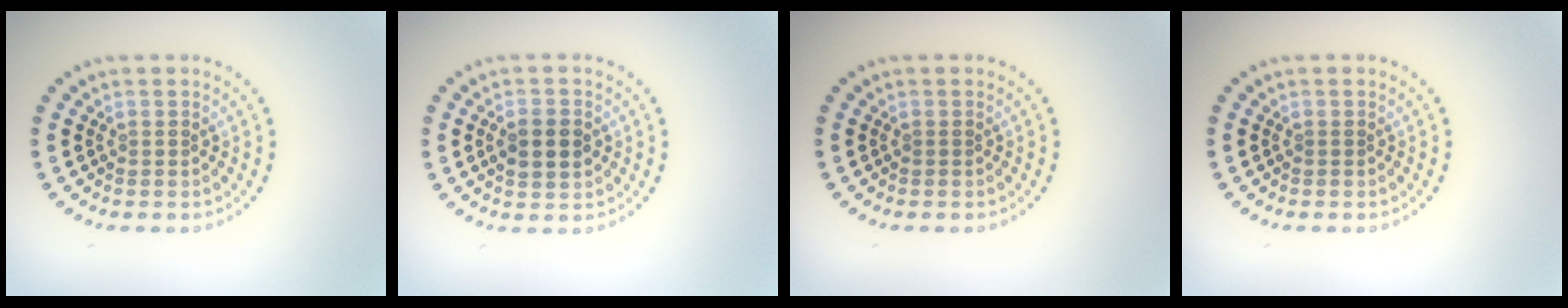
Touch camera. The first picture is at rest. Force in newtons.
{"total": 2.7, "press": 2.7, "slide": 0.2}
{"total": 0.0}
{"total": 0.0}